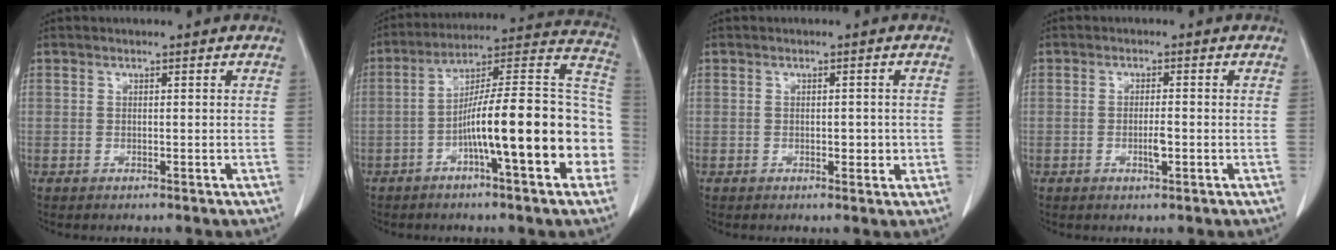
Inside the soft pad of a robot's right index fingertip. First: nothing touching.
{"total": 19.9, "force": [-5.2, 2.8, 19.0], "torque": [-0.225, 0.041, -0.076]}
{"total": 2.3, "force": [-0.4, 1.2, 1.9], "torque": [-0.026, 0.002, 0.000]}
{"total": 2.3, "force": [-0.7, 0.4, 2.2], "torque": [-0.043, 0.000, -0.010]}